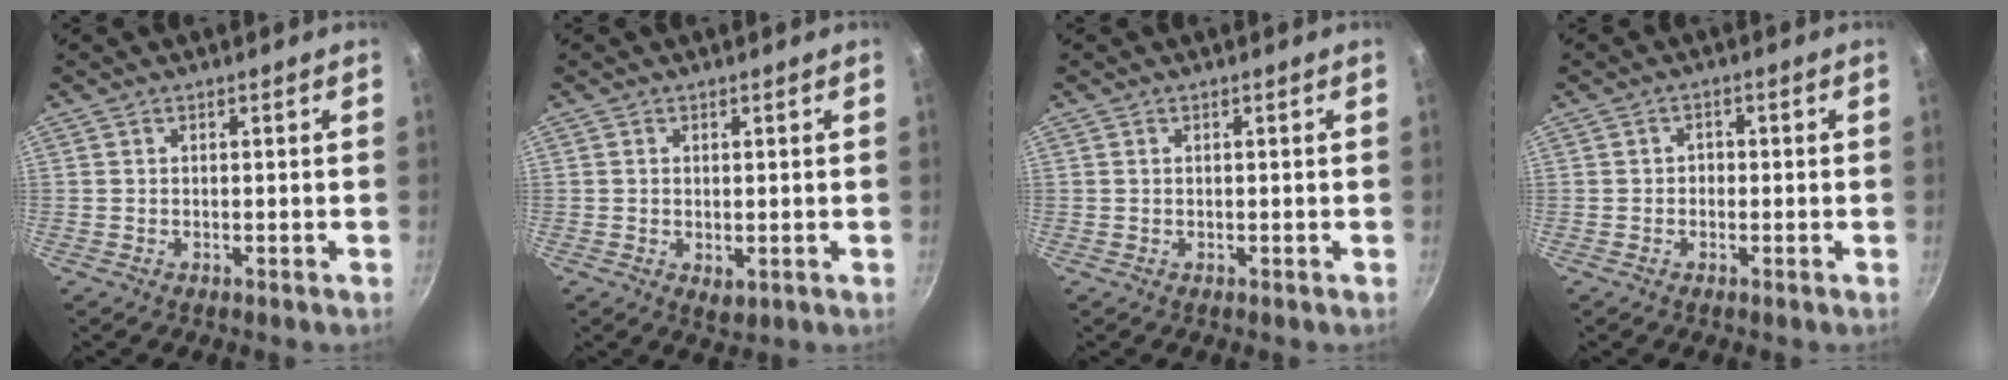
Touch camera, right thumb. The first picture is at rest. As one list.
[{"total": 2.4, "force": [0.1, 1.4, 1.9], "torque": [-0.028, -0.008, 0.003]}, {"total": 0.0}, {"total": 2.2, "force": [-0.6, 1.8, 1.1], "torque": [-0.002, 0.009, -0.014]}]